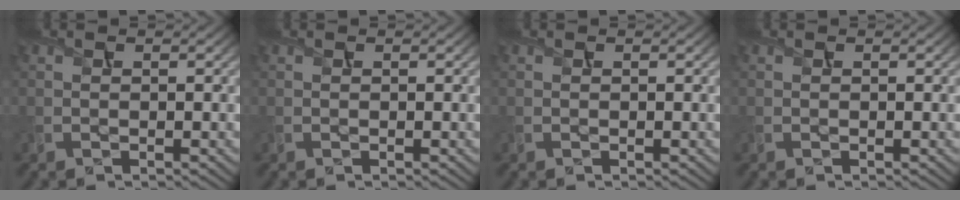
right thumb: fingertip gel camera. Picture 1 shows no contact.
{"total": 0.0}
{"total": 0.0}
{"total": 0.0}